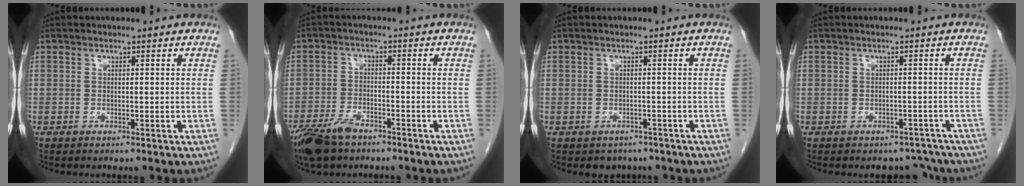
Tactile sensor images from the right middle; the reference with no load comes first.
{"total": 7.3, "force": [-5.4, 2.8, 4.0], "torque": [-0.084, -0.011, -0.098]}
{"total": 3.1, "force": [-2.4, 1.9, 0.4], "torque": [-0.004, 0.005, -0.031]}
{"total": 3.5, "force": [-3.1, 1.7, -0.2], "torque": [0.016, 0.011, -0.037]}